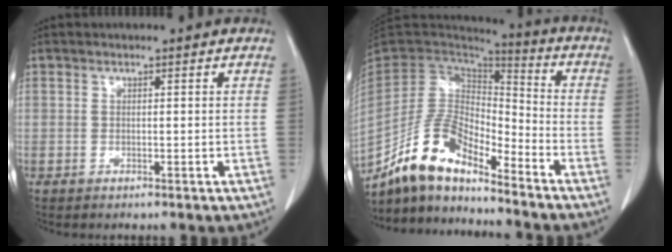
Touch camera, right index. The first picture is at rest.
{"total": 12.9, "force": [-10.9, 3.7, 5.7], "torque": [-0.108, 0.025, -0.206]}